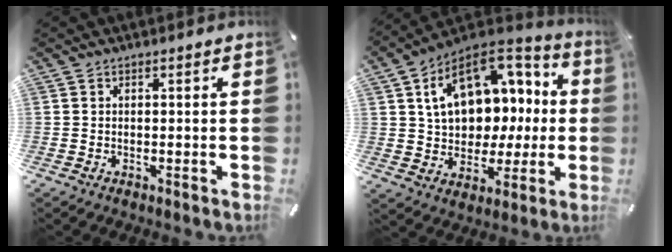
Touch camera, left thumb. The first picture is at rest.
{"total": 17.1, "force": [4.9, 12.9, 10.1], "torque": [-0.163, -0.019, 0.096]}